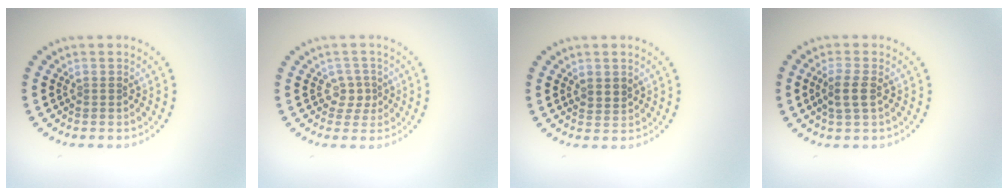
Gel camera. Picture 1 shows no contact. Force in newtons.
{"total": 1.7, "press": 1.3, "slide": 1.1}
{"total": 1.5, "press": 1.4, "slide": 0.7}
{"total": 2.4, "press": 2.2, "slide": 0.8}